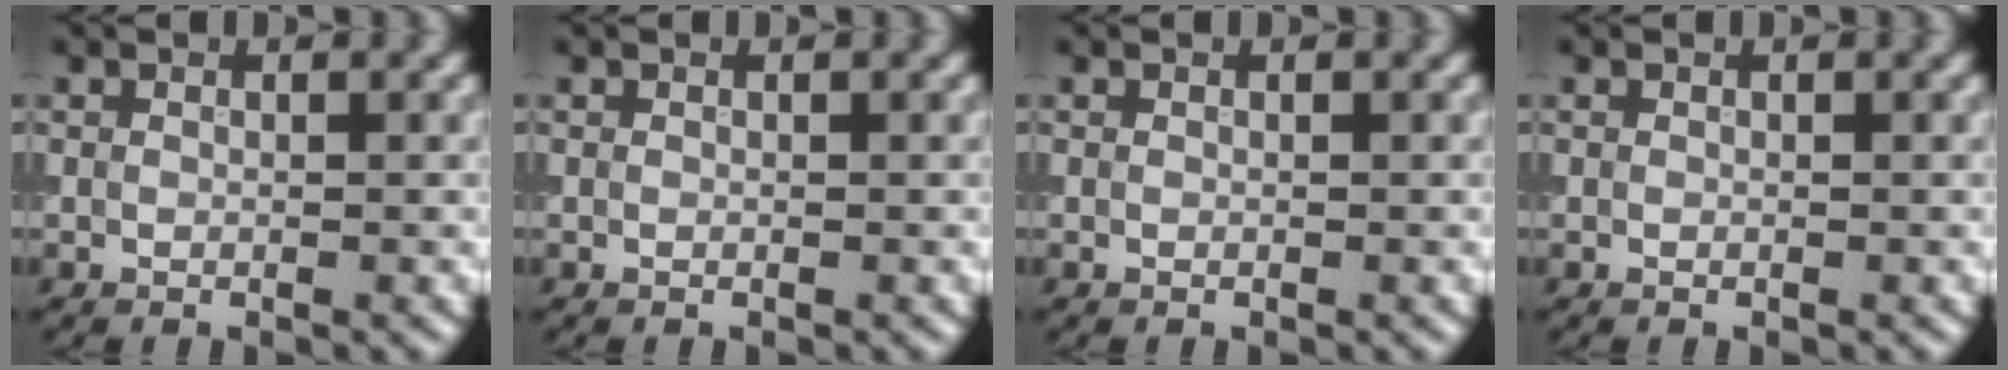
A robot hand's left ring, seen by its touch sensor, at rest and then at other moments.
{"total": 0.0}
{"total": 0.0}
{"total": 0.0}